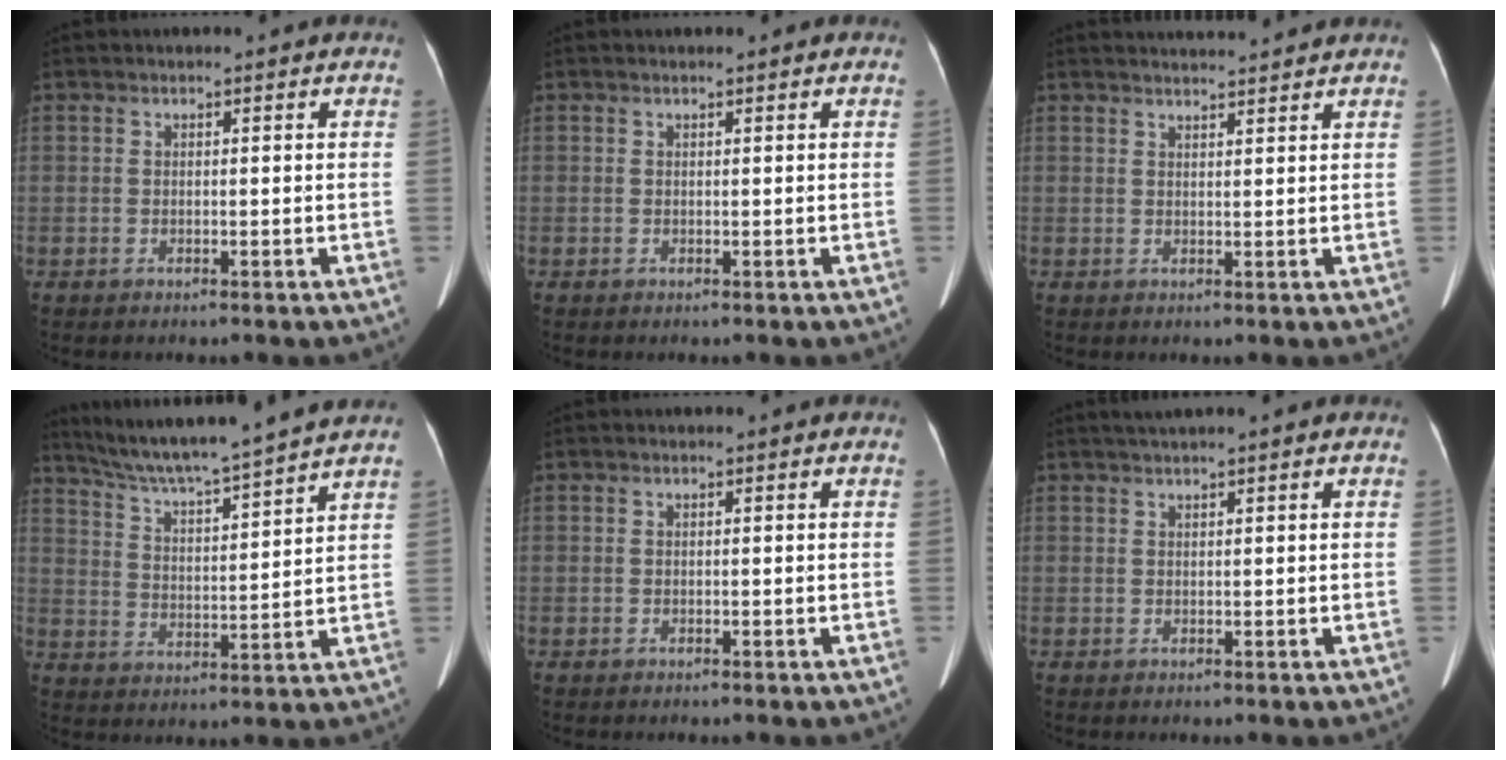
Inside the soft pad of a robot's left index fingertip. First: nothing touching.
{"total": 1.0, "force": [0.9, 0.2, 0.4], "torque": [-0.005, 0.015, 0.013]}
{"total": 6.1, "force": [5.9, -0.1, 1.3], "torque": [-0.022, 0.022, 0.073]}
{"total": 15.0, "force": [13.5, -1.3, 6.4], "torque": [-0.114, 0.004, 0.210]}
{"total": 0.0}
{"total": 2.8, "force": [2.2, -0.2, 1.7], "torque": [-0.022, 0.028, 0.037]}